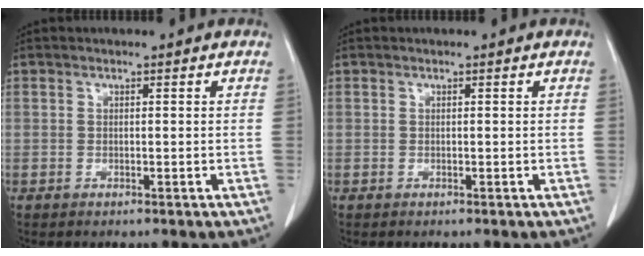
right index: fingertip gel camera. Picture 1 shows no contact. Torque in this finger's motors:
{"motor_torque": [-0.02, 0.02, 0.00, 0.00]}